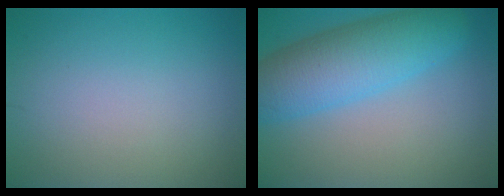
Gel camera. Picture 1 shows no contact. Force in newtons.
{"total": 7.9, "press": 7.9, "slide": 0.2}